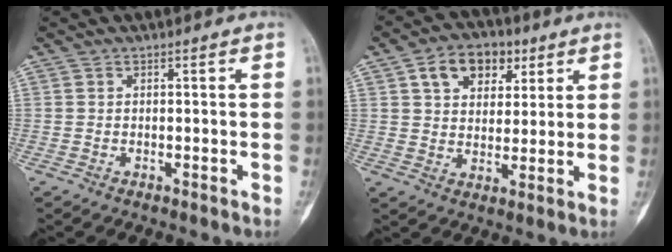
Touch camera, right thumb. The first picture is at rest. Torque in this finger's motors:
{"motor_torque": [-0.36, 0.64, 0.14, -0.11, 0.03]}